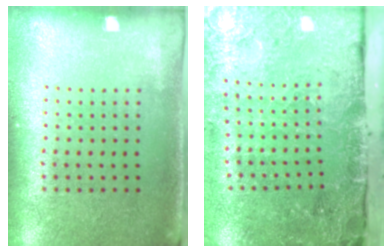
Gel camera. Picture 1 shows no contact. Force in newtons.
{"total": 3.9, "press": 3.4, "slide": 1.8}